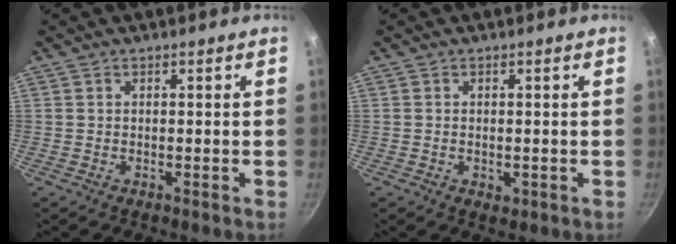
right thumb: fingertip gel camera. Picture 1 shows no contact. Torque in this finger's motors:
{"motor_torque": [-0.21, 0.22, -0.15, -0.24, -0.04]}